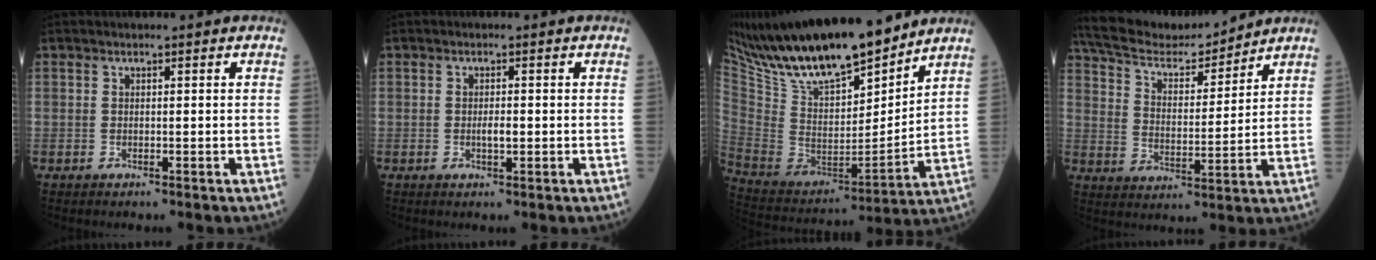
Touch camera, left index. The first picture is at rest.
{"total": 1.6, "force": [-0.1, 0.5, 1.5], "torque": [-0.030, 0.000, -0.001]}
{"total": 22.6, "force": [18.6, 5.1, 11.8], "torque": [-0.226, -0.003, 0.335]}
{"total": 14.4, "force": [13.5, 2.1, 4.5], "torque": [-0.089, 0.011, 0.237]}